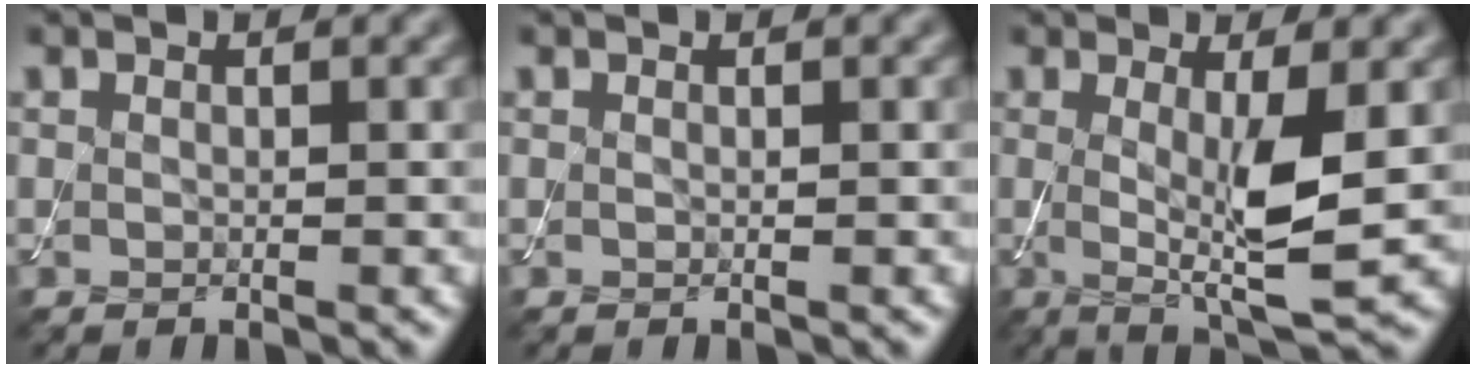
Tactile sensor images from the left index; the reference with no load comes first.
{"total": 0.0}
{"total": 5.8, "force": [0.1, 1.1, 5.7], "torque": [-0.098, -0.017, 0.005]}